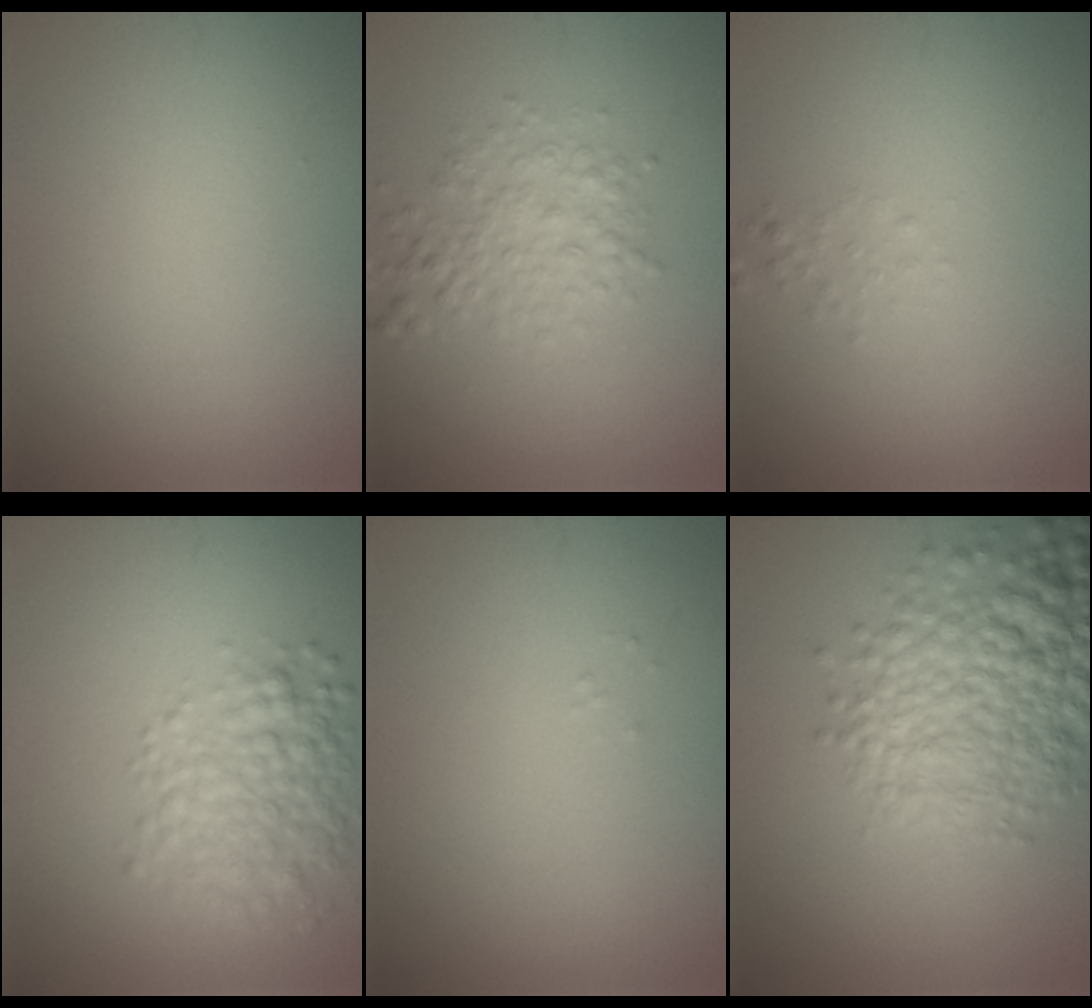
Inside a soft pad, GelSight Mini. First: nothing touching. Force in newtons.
{"total": 3.1, "press": 3.1, "slide": 0.0}
{"total": 0.8, "press": 0.8, "slide": 0.1}
{"total": 4.5, "press": 4.4, "slide": 0.1}
{"total": 0.0}
{"total": 8.1, "press": 8.1, "slide": 0.3}